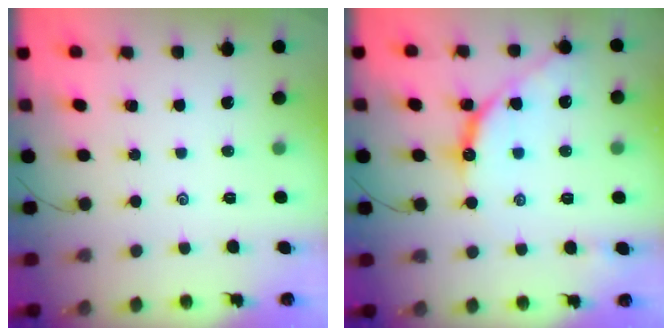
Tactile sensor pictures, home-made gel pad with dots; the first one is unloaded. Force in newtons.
{"total": 11.3, "press": 11.3, "slide": 0.9}